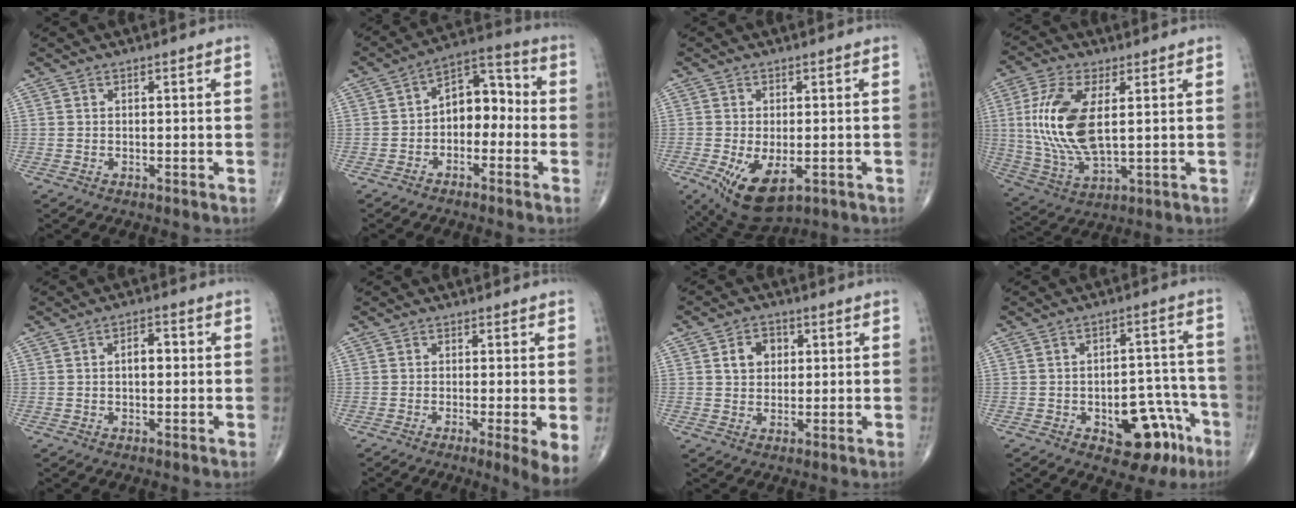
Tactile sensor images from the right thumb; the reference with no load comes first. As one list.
[{"total": 9.3, "force": [-1.4, 6.2, 6.8], "torque": [-0.065, 0.043, -0.042]}, {"total": 9.9, "force": [-3.5, 4.9, 7.8], "torque": [-0.132, -0.013, -0.045]}, {"total": 15.2, "force": [2.2, 6.8, 13.4], "torque": [-0.289, -0.011, 0.050]}, {"total": 3.3, "force": [0.2, 1.9, 2.7], "torque": [-0.033, 0.010, -0.002]}, {"total": 5.0, "force": [-1.1, 0.3, 4.8], "torque": [-0.081, -0.018, -0.023]}, {"total": 5.2, "force": [1.4, 4.1, 2.9], "torque": [-0.026, 0.002, 0.021]}, {"total": 12.8, "force": [-5.9, 6.9, 9.0], "torque": [-0.072, 0.051, -0.070]}]